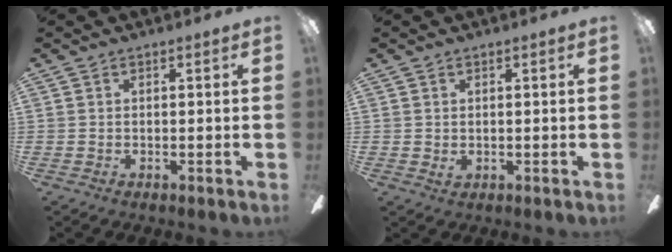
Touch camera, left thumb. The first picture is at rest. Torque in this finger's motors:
{"motor_torque": [0.05, 0.32, -0.22, -0.12, 0.00]}